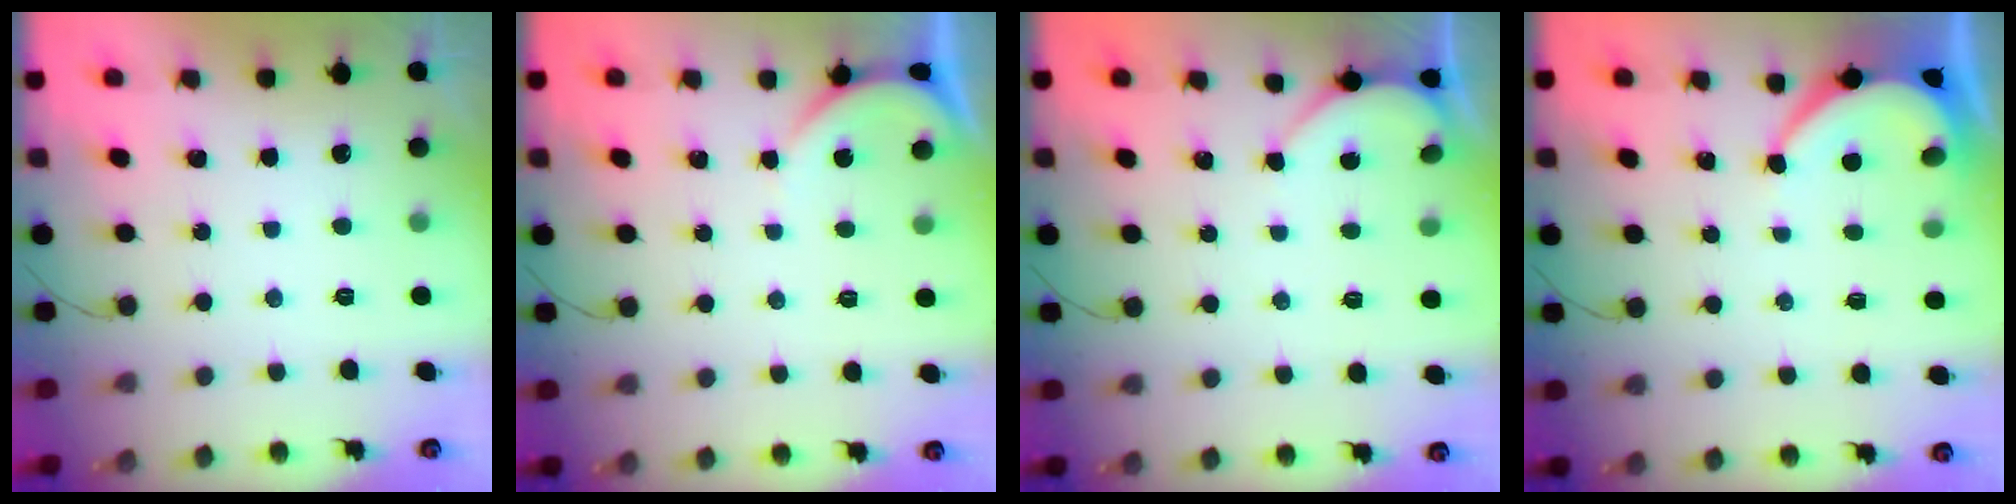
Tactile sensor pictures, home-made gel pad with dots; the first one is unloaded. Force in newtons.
{"total": 2.8, "press": 2.8, "slide": 0.5}
{"total": 3.0, "press": 3.0, "slide": 0.2}
{"total": 5.8, "press": 5.8, "slide": 0.6}